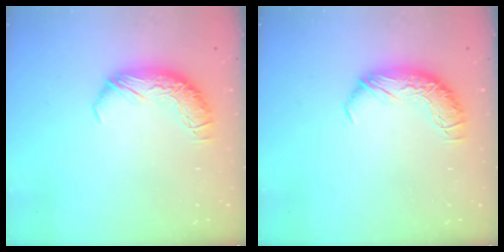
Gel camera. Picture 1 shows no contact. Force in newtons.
{"total": 0.0}